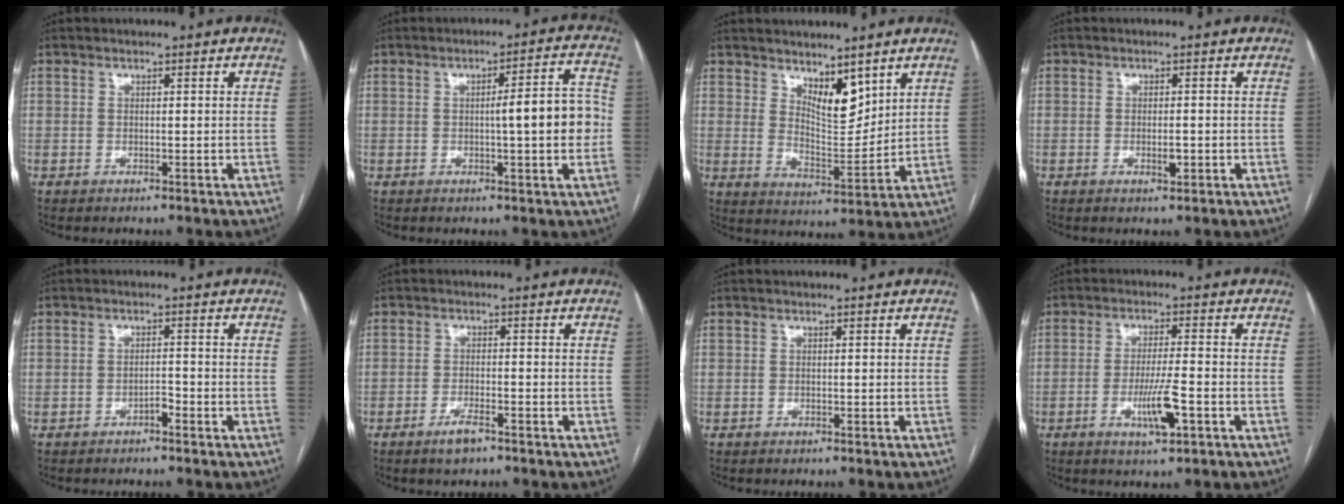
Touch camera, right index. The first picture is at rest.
{"total": 8.0, "force": [-0.6, 1.0, 8.0], "torque": [-0.102, 0.020, -0.009]}
{"total": 6.9, "force": [4.6, 2.6, 4.4], "torque": [-0.078, -0.014, 0.089]}
{"total": 1.9, "force": [-0.6, 0.6, 1.7], "torque": [-0.029, -0.001, -0.007]}
{"total": 1.5, "force": [-1.1, 0.4, 0.9], "torque": [-0.011, 0.003, -0.018]}
{"total": 3.1, "force": [-2.2, 0.7, 2.1], "torque": [-0.042, -0.001, -0.040]}
{"total": 0.0}
{"total": 6.4, "force": [-2.5, 0.5, 5.8], "torque": [-0.108, -0.008, -0.043]}